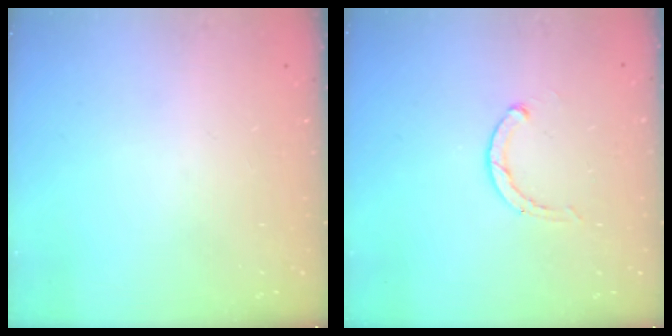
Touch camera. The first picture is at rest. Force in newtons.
{"total": 2.3, "press": 2.3, "slide": 0.3}